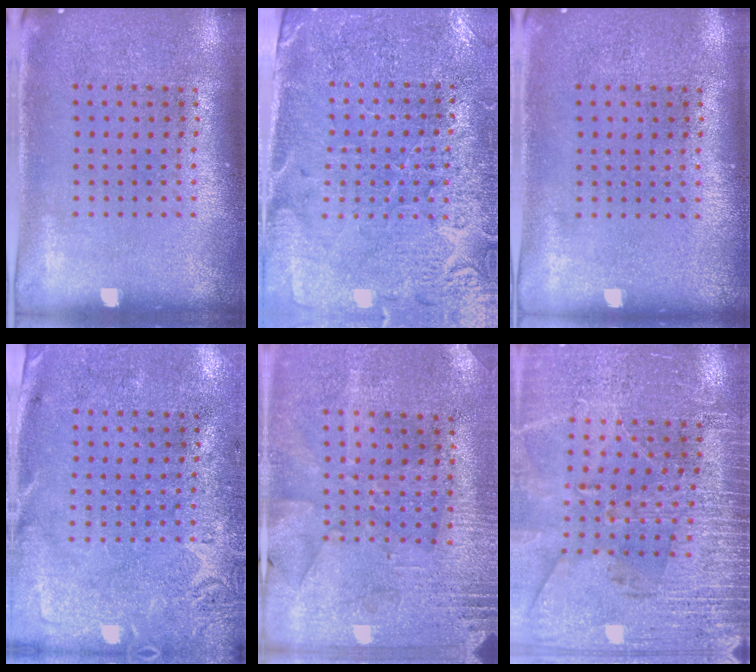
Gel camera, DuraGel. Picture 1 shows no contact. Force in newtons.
{"total": 3.0, "press": 2.9, "slide": 0.9}
{"total": 0.0}
{"total": 2.8, "press": 2.2, "slide": 1.8}
{"total": 2.7, "press": 2.4, "slide": 1.3}
{"total": 3.2, "press": 3.2, "slide": 0.3}